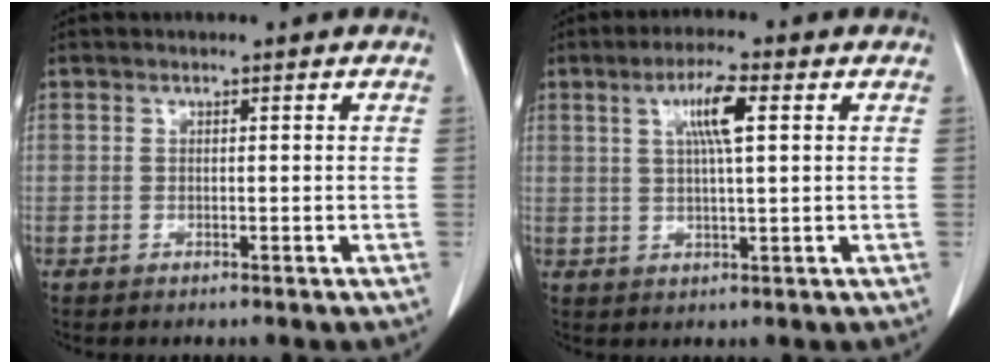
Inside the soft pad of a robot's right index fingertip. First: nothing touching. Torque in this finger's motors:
{"motor_torque": [0.25, 0.04, 0.14, 0.05]}